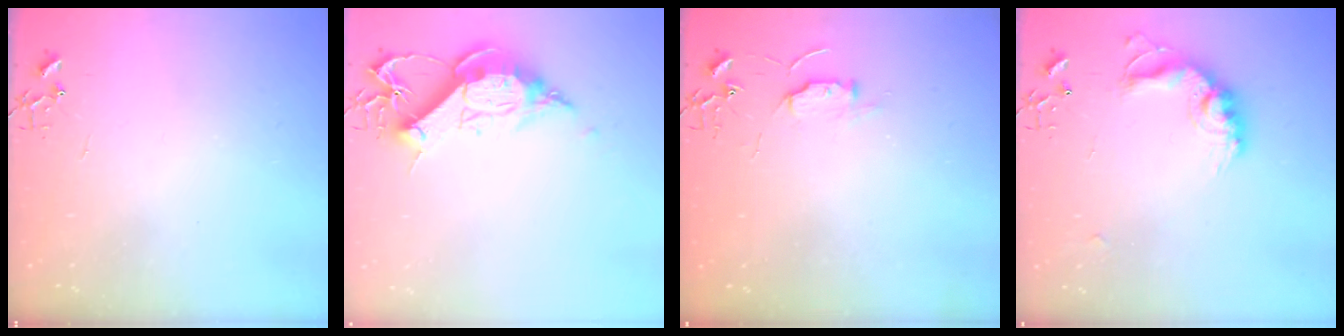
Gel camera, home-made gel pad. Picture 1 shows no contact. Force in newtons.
{"total": 13.9, "press": 13.9, "slide": 1.1}
{"total": 6.8, "press": 6.7, "slide": 0.7}
{"total": 16.0, "press": 16.0, "slide": 0.8}